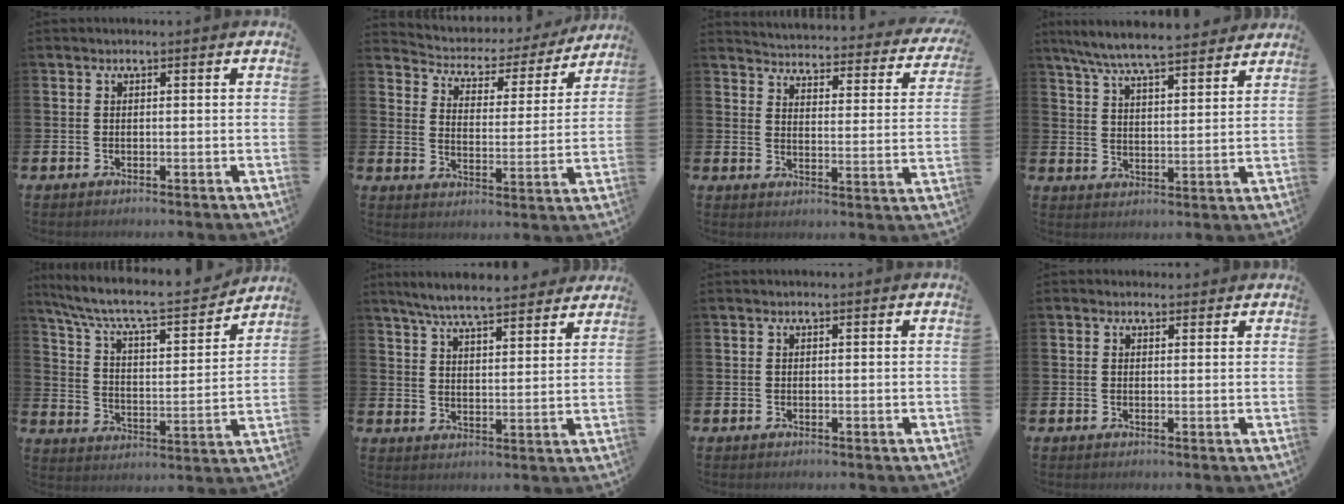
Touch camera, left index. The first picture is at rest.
{"total": 3.7, "force": [3.3, 1.7, 0.3], "torque": [-0.033, -0.034, 0.047]}
{"total": 3.5, "force": [3.4, 0.6, 0.4], "torque": [-0.023, -0.041, 0.050]}
{"total": 7.8, "force": [7.4, 0.5, 2.4], "torque": [-0.075, -0.038, 0.133]}
{"total": 8.2, "force": [7.4, 1.6, 3.3], "torque": [-0.100, -0.052, 0.120]}
{"total": 7.0, "force": [6.6, 0.7, 2.1], "torque": [-0.059, -0.033, 0.118]}
{"total": 0.0}
{"total": 1.8, "force": [1.6, 0.7, -0.1], "torque": [0.010, -0.005, 0.028]}